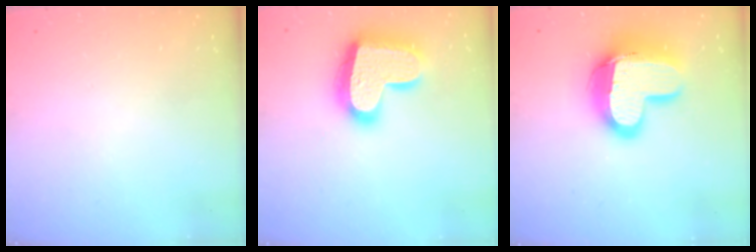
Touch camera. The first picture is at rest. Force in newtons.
{"total": 21.7, "press": 21.6, "slide": 1.5}
{"total": 17.0, "press": 17.0, "slide": 1.2}